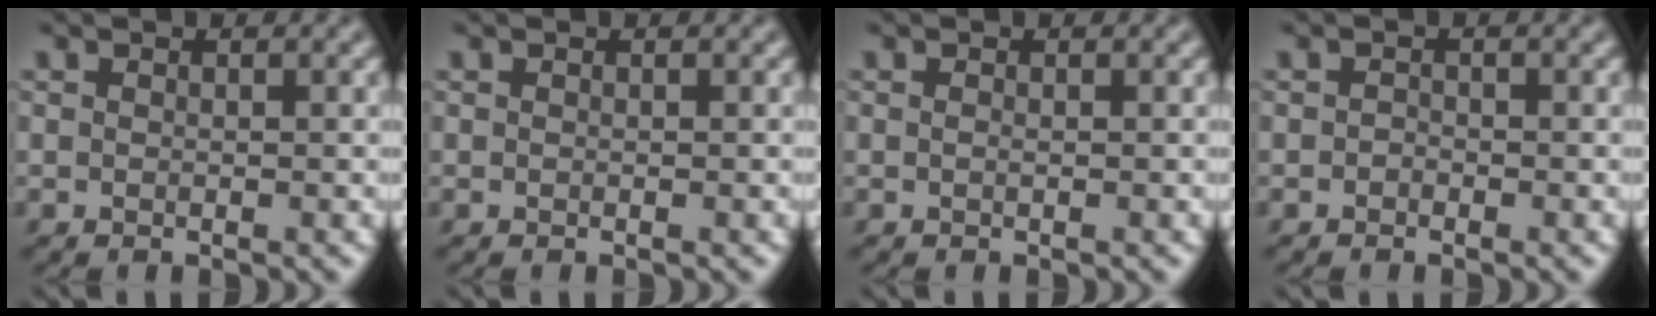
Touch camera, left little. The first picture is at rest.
{"total": 0.0}
{"total": 0.0}
{"total": 0.7, "force": [-0.5, 0.5, 0.1], "torque": [0.002, -0.002, -0.013]}